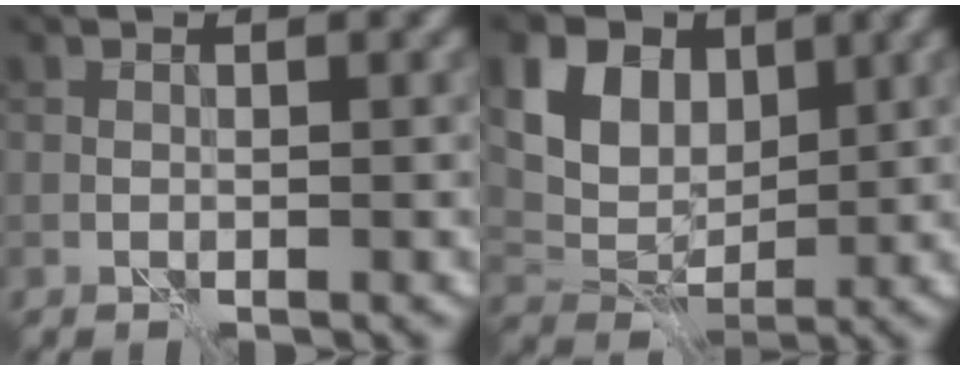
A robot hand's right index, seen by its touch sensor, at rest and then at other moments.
{"total": 8.0, "force": [3.6, 5.6, 4.4], "torque": [-0.099, 0.004, 0.053]}